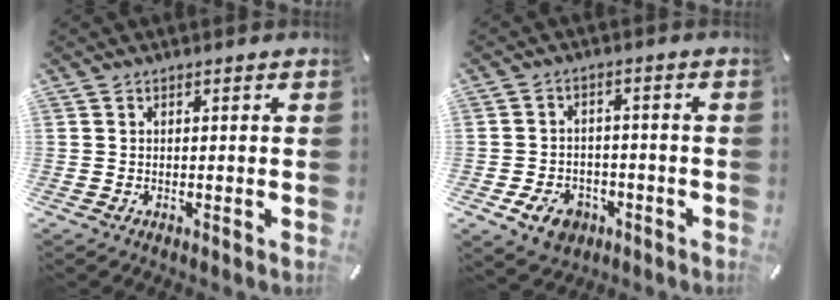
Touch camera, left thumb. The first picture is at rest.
{"total": 7.1, "force": [-3.6, 5.3, 3.1], "torque": [-0.069, 0.021, -0.066]}